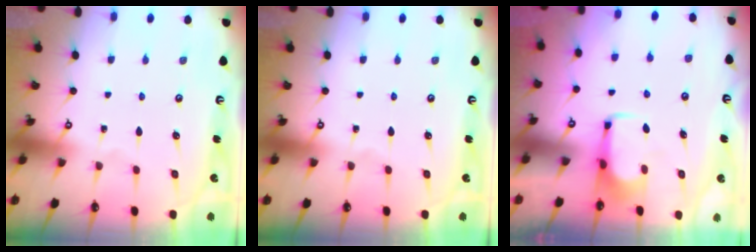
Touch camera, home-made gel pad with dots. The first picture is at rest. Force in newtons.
{"total": 0.0}
{"total": 2.0, "press": 1.9, "slide": 0.4}